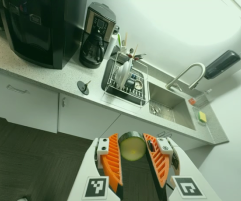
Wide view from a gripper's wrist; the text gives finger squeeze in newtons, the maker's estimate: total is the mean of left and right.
{"total": 9.8, "left": 9.9, "right": 9.8}